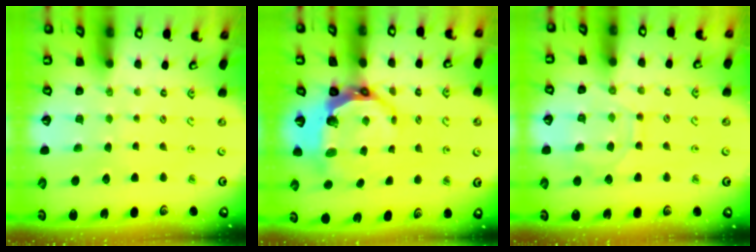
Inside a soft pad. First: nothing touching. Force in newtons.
{"total": 9.3, "press": 8.0, "slide": 4.8}
{"total": 8.4, "press": 8.3, "slide": 0.8}